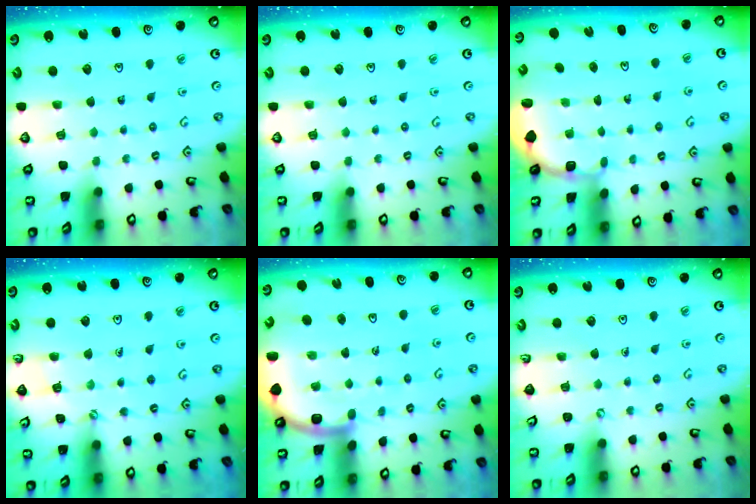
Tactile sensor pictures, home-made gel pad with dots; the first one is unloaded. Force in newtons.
{"total": 0.0}
{"total": 1.9, "press": 1.8, "slide": 0.8}
{"total": 3.1, "press": 3.1, "slide": 0.5}
{"total": 7.8, "press": 7.6, "slide": 1.8}
{"total": 0.0}